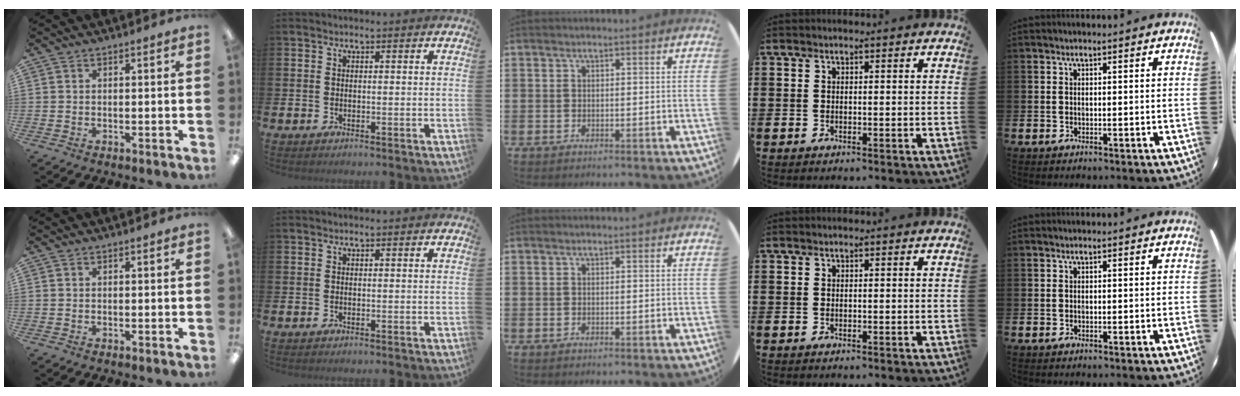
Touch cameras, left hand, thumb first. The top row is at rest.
{}